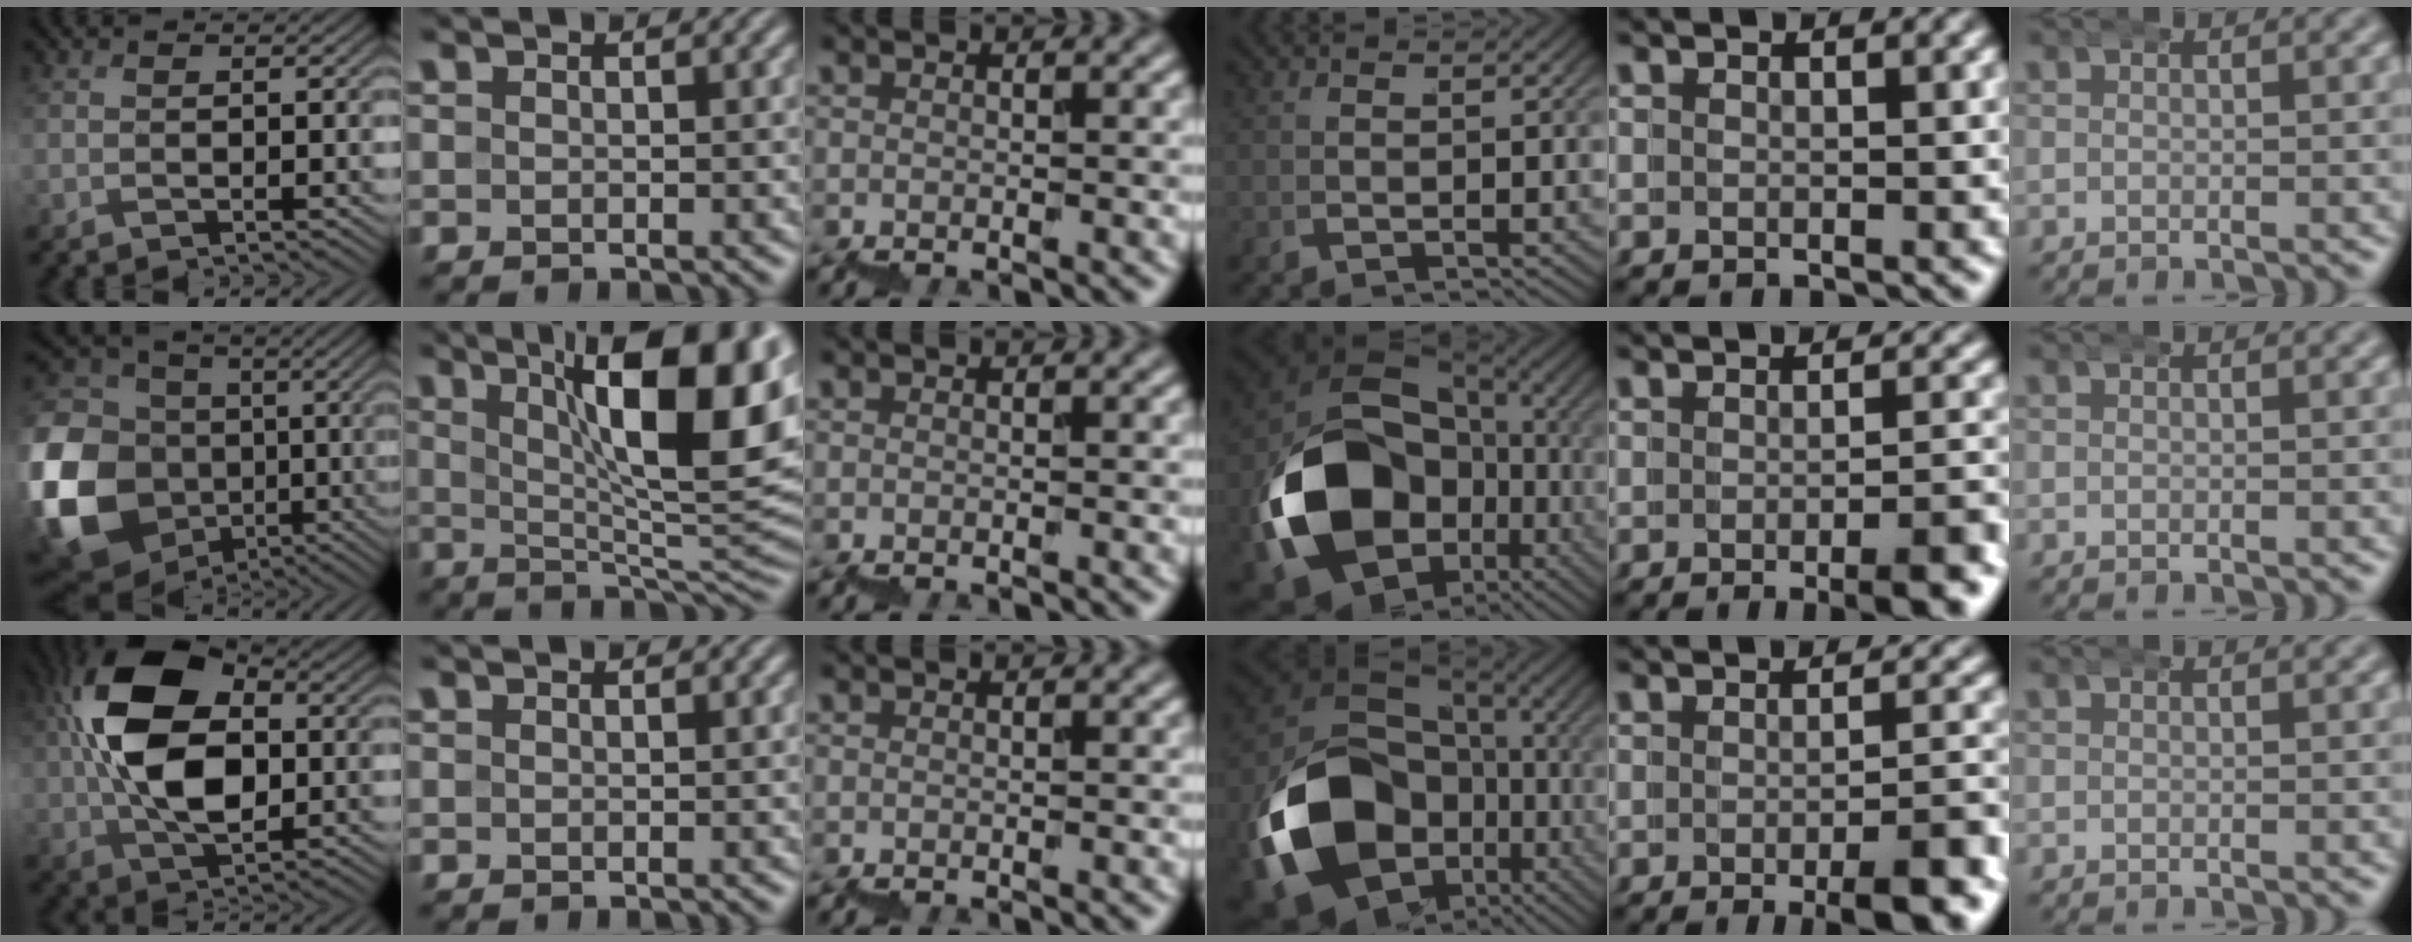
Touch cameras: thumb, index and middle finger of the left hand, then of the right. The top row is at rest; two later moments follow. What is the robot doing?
{"motion": "wrap", "object": "bandana"}